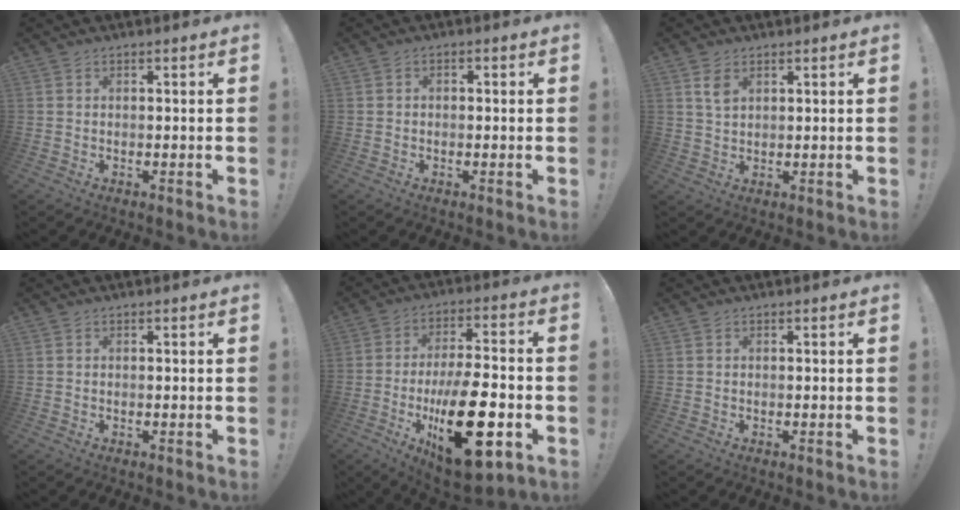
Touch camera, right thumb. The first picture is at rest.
{"total": 1.3, "force": [-0.8, 0.8, 0.7], "torque": [-0.010, 0.005, -0.014]}
{"total": 4.0, "force": [2.0, 2.2, 2.8], "torque": [-0.034, -0.009, 0.033]}
{"total": 0.0}
{"total": 23.8, "force": [-6.6, 10.1, 20.6], "torque": [-0.334, 0.033, -0.090]}
{"total": 0.0}